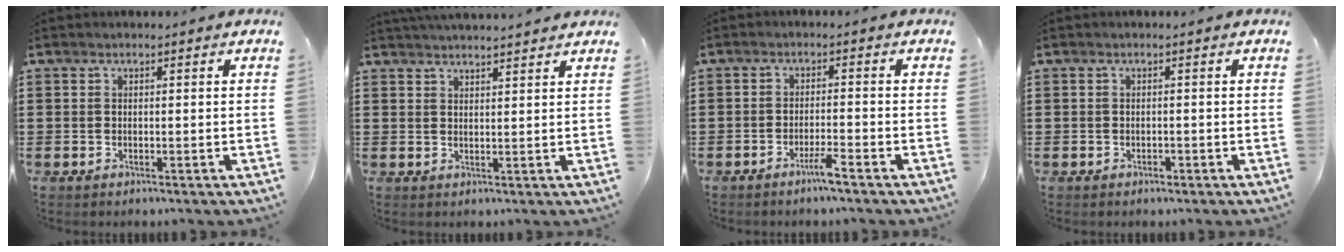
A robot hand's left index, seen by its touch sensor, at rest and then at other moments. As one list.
[{"total": 2.4, "force": [2.4, -0.2, 0.2], "torque": [-0.010, -0.007, 0.046]}, {"total": 3.0, "force": [-2.3, 0.0, 1.9], "torque": [-0.032, 0.005, -0.042]}, {"total": 0.7, "force": [-0.6, 0.3, 0.2], "torque": [-0.008, 0.000, -0.012]}]